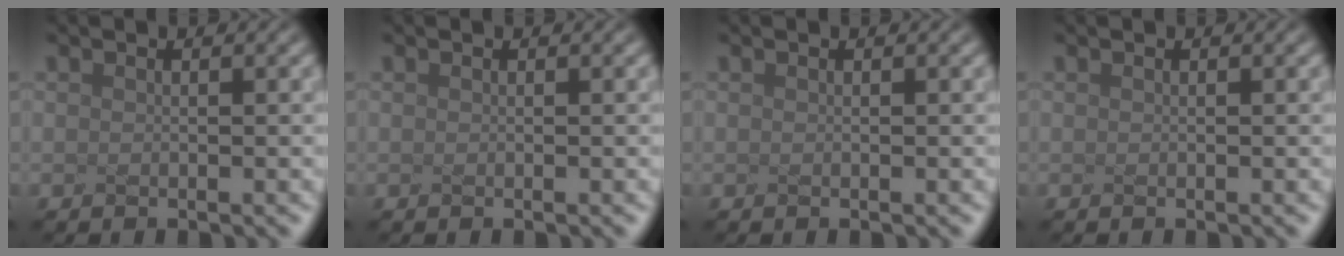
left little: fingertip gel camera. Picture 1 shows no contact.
{"total": 0.0}
{"total": 0.0}
{"total": 0.0}